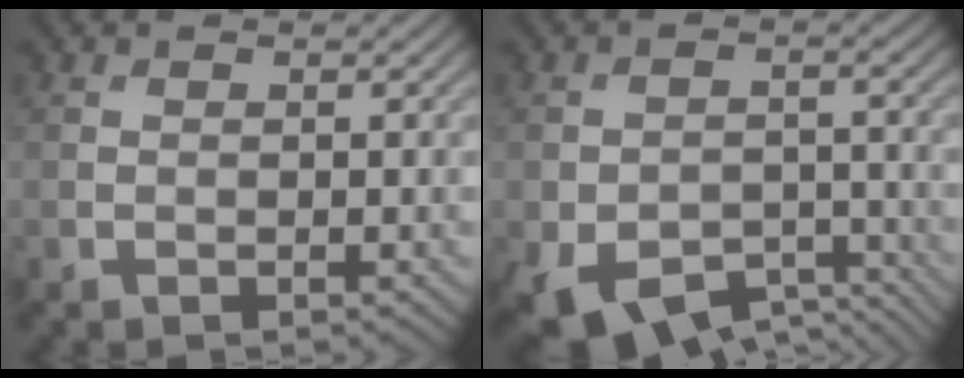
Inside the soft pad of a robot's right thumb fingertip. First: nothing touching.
{"total": 9.6, "force": [-6.2, 5.1, 5.2], "torque": [-0.106, -0.035, -0.092]}